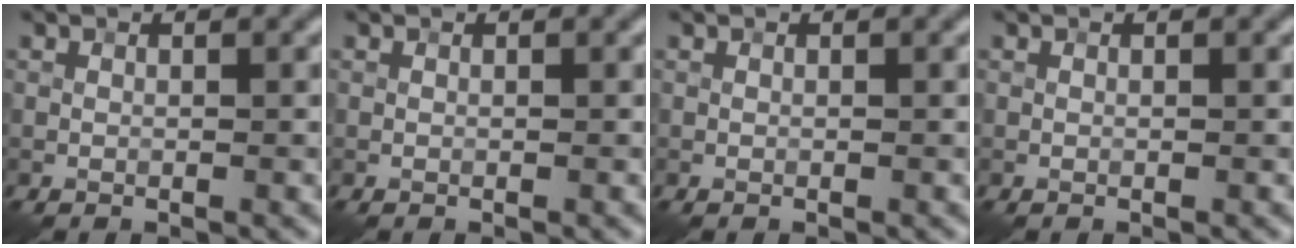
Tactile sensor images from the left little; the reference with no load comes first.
{"total": 0.0}
{"total": 0.0}
{"total": 0.0}